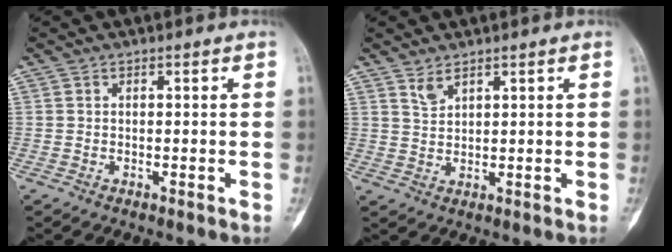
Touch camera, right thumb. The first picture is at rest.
{"total": 2.6, "force": [2.0, 1.0, 1.3], "torque": [-0.023, -0.014, 0.045]}